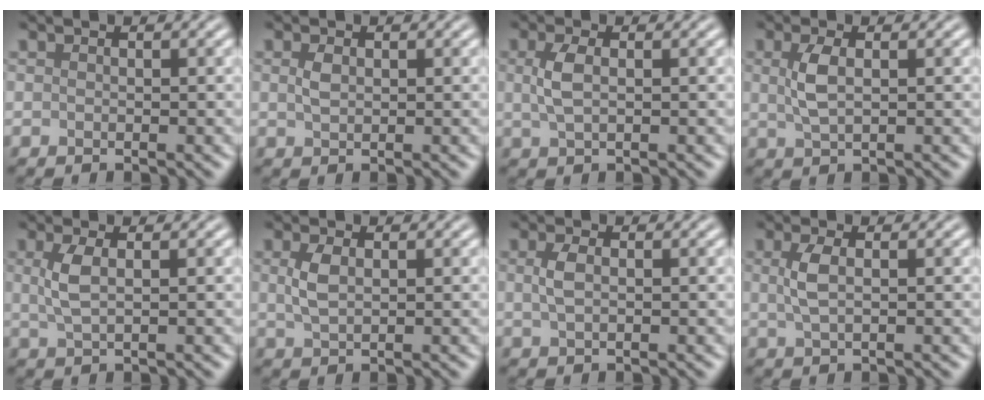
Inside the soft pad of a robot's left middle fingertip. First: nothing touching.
{"total": 1.1, "force": [0.4, 0.7, 0.8], "torque": [-0.020, 0.000, 0.009]}
{"total": 2.2, "force": [0.4, 1.0, 1.9], "torque": [-0.047, 0.002, 0.008]}
{"total": 2.4, "force": [0.5, 1.0, 2.2], "torque": [-0.052, 0.001, 0.011]}
{"total": 2.3, "force": [0.6, 0.9, 2.1], "torque": [-0.049, 0.000, 0.013]}
{"total": 2.1, "force": [0.5, 1.1, 1.7], "torque": [-0.044, 0.000, 0.013]}
{"total": 1.6, "force": [0.3, 0.8, 1.3], "torque": [-0.033, 0.002, 0.004]}
{"total": 2.1, "force": [0.4, 0.8, 1.9], "torque": [-0.044, 0.002, 0.008]}